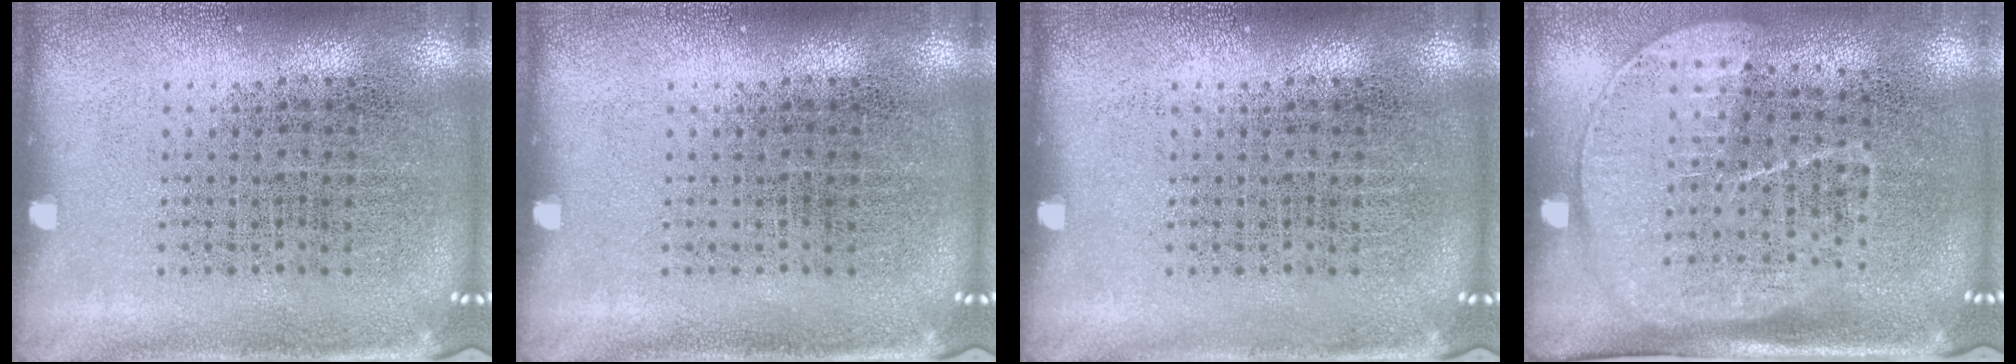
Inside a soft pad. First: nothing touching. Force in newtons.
{"total": 0.0}
{"total": 0.0}
{"total": 1.8, "press": 1.4, "slide": 1.0}